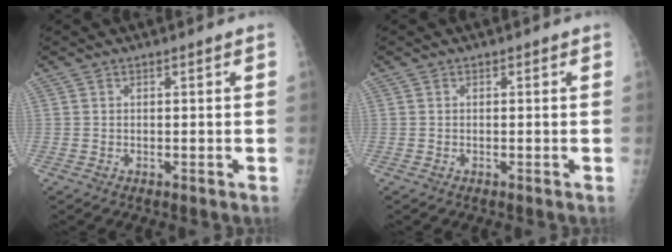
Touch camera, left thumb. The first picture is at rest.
{"total": 0.0}